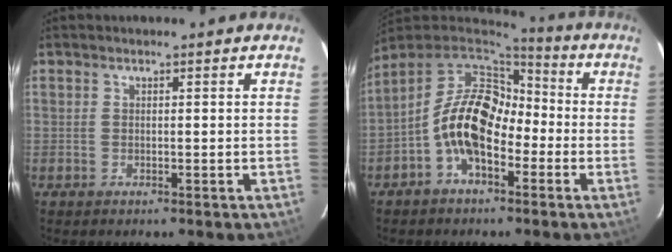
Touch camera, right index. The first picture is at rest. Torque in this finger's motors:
{"motor_torque": [2.14, 0.00, 1.05, 0.21]}